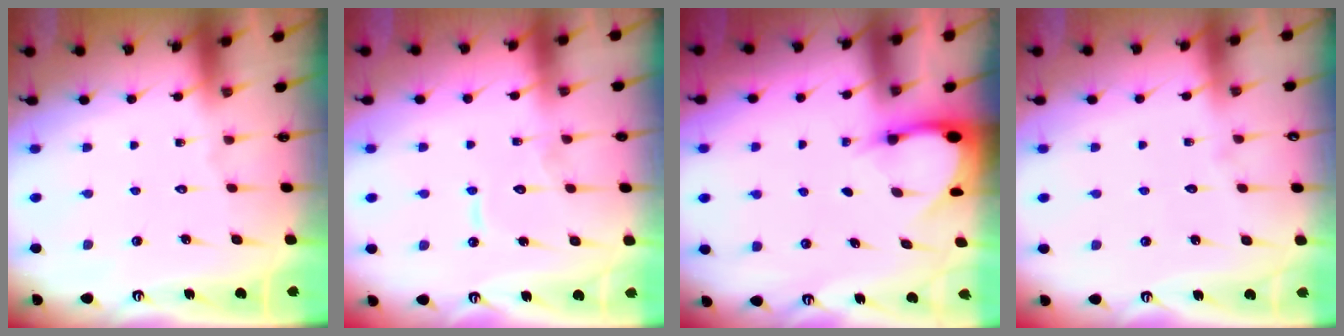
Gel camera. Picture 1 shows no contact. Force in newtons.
{"total": 7.4, "press": 7.4, "slide": 0.8}
{"total": 3.5, "press": 3.5, "slide": 0.2}
{"total": 2.1, "press": 2.1, "slide": 0.2}